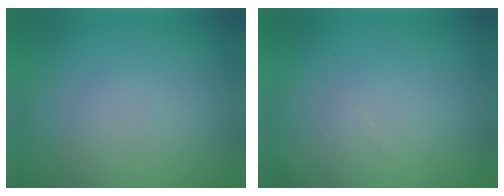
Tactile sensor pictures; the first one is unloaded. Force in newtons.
{"total": 1.1, "press": 1.1, "slide": 0.3}